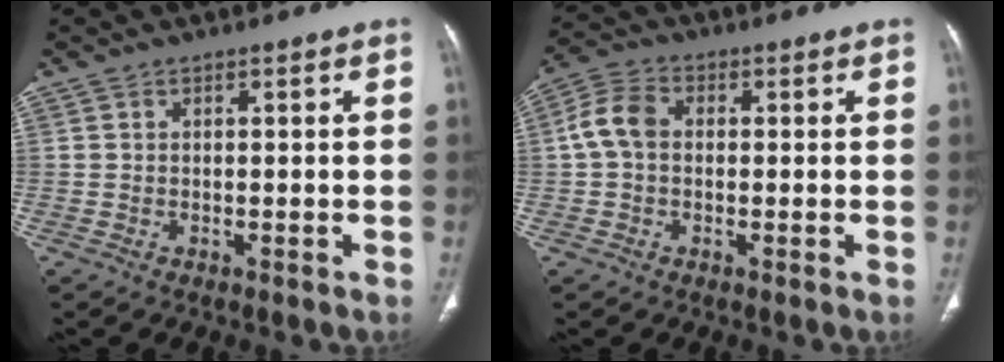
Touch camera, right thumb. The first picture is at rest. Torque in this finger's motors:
{"motor_torque": [-0.19, 0.26, 0.12, -0.13, 0.11]}